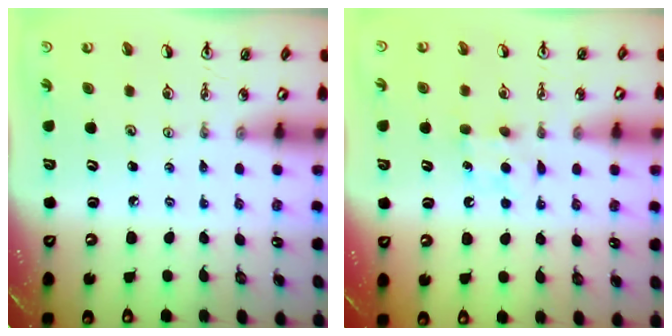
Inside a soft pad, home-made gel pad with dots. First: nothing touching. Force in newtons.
{"total": 5.5, "press": 5.5, "slide": 0.6}